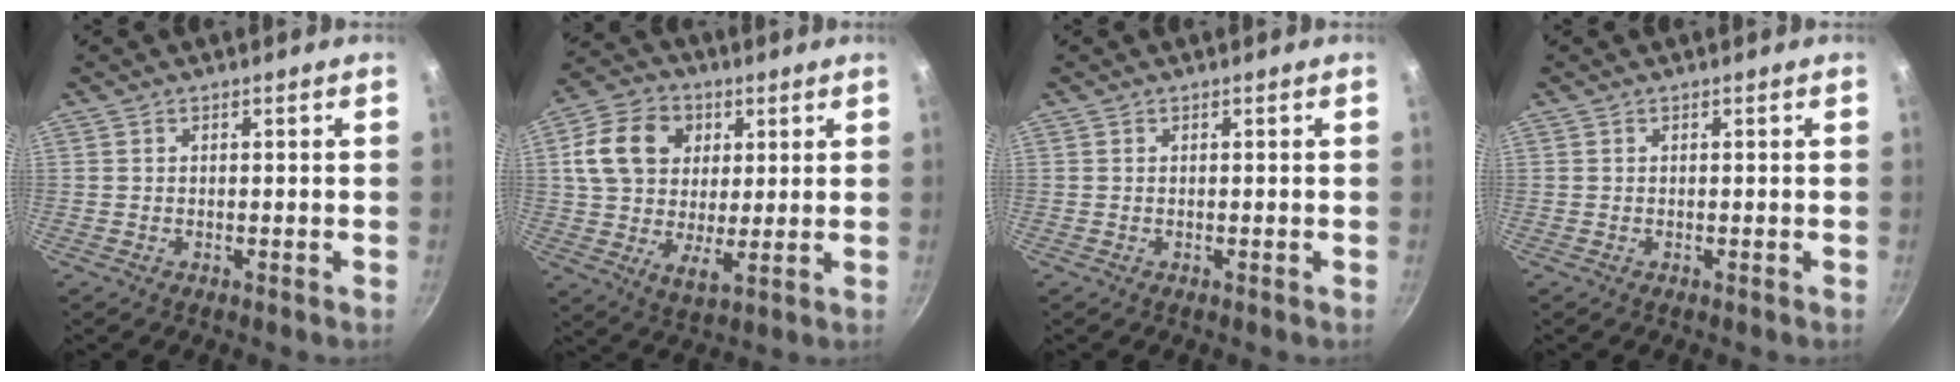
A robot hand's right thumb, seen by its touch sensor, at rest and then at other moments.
{"total": 14.6, "force": [4.3, 10.9, 8.8], "torque": [-0.143, -0.008, 0.064]}
{"total": 0.0}
{"total": 0.0}